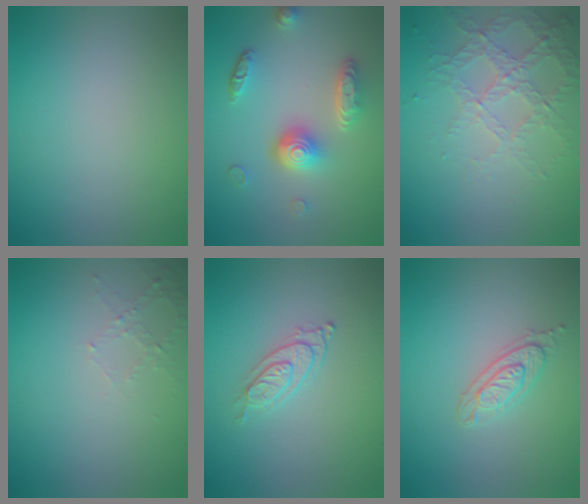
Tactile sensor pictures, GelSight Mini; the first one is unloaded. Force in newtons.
{"total": 4.8, "press": 3.7, "slide": 3.0}
{"total": 4.3, "press": 3.0, "slide": 3.0}
{"total": 1.3, "press": 1.3, "slide": 0.4}
{"total": 2.5, "press": 2.1, "slide": 1.4}
{"total": 2.3, "press": 2.2, "slide": 0.5}